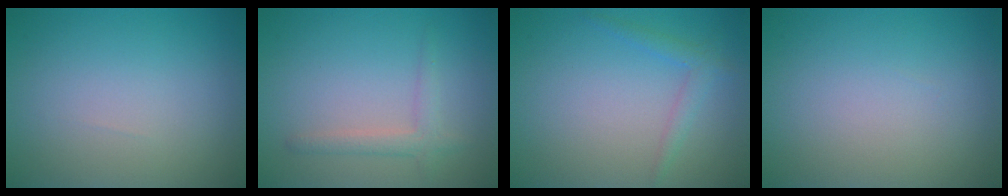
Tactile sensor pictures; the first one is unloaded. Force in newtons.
{"total": 2.0, "press": 1.9, "slide": 0.1}
{"total": 1.6, "press": 1.6, "slide": 0.1}
{"total": 0.0}